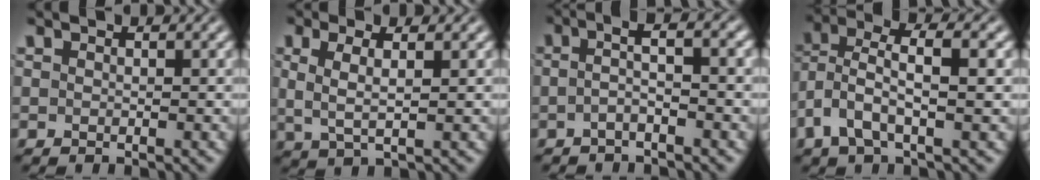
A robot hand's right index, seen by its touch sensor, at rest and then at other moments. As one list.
[{"total": 3.4, "force": [0.8, 1.4, 3.0], "torque": [-0.066, -0.005, 0.021]}, {"total": 2.5, "force": [-0.7, -0.3, 2.4], "torque": [-0.033, -0.001, -0.013]}, {"total": 4.0, "force": [0.8, 2.2, 3.3], "torque": [-0.090, -0.019, 0.025]}]